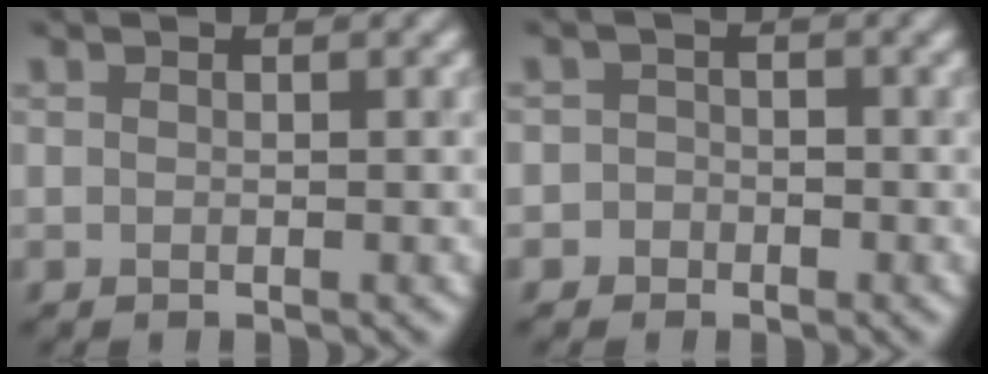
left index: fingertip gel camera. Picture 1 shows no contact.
{"total": 2.0, "force": [-1.0, 1.7, -0.2], "torque": [0.035, 0.010, -0.031]}